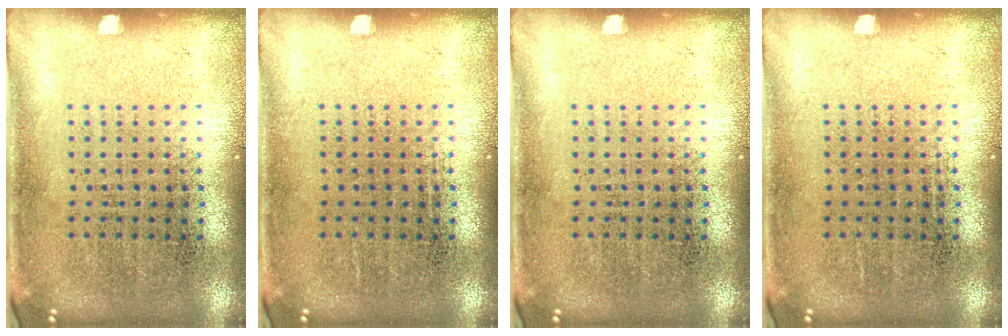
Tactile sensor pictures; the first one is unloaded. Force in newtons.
{"total": 0.0}
{"total": 0.0}
{"total": 0.0}